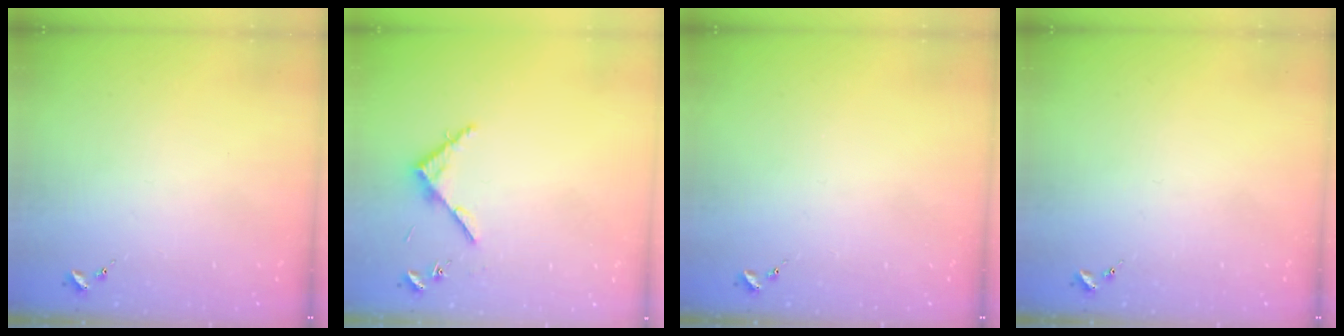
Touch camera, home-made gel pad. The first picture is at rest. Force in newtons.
{"total": 4.2, "press": 4.2, "slide": 0.4}
{"total": 0.0}
{"total": 0.0}